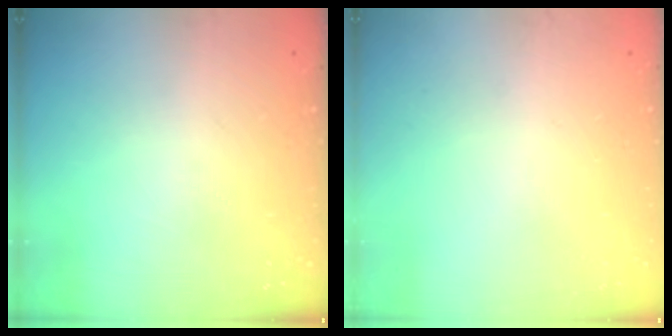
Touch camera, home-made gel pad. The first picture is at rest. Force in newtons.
{"total": 0.0}